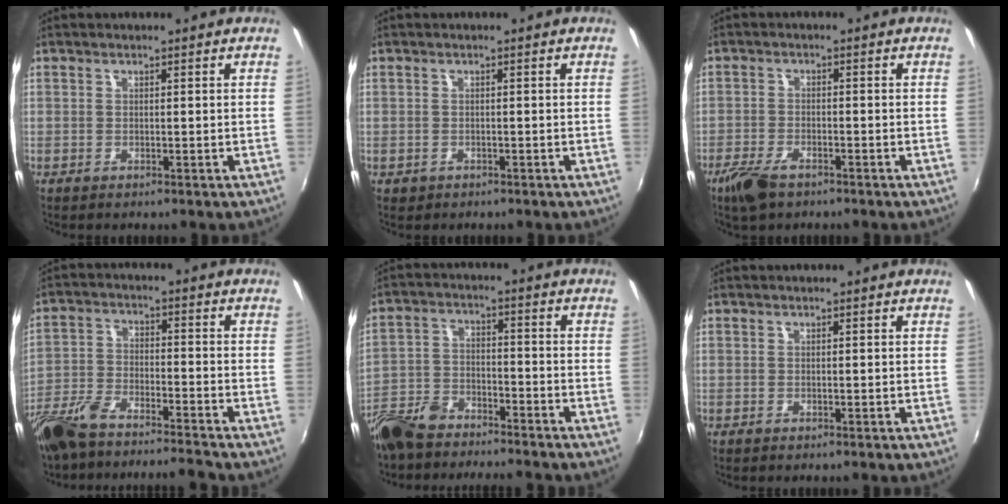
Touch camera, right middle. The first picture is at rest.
{"total": 1.4, "force": [-0.7, 1.2, 0.4], "torque": [-0.012, -0.004, -0.008]}
{"total": 6.3, "force": [-4.4, 2.5, 3.7], "torque": [-0.100, -0.015, -0.085]}
{"total": 12.9, "force": [-11.7, 1.3, 5.5], "torque": [-0.131, -0.018, -0.217]}
{"total": 13.0, "force": [-10.9, 4.2, 5.8], "torque": [-0.145, -0.013, -0.204]}
{"total": 0.0}